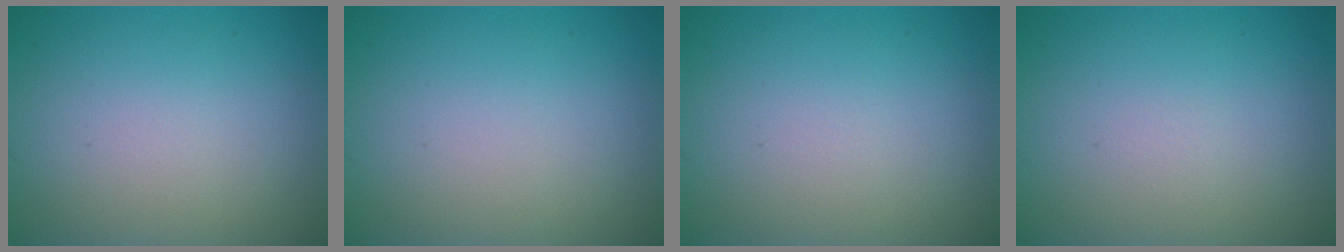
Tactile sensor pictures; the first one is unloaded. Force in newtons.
{"total": 0.0}
{"total": 0.0}
{"total": 0.0}